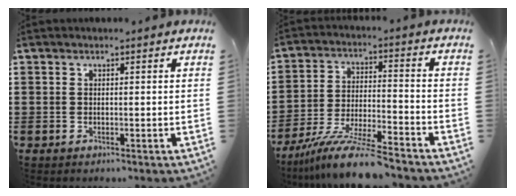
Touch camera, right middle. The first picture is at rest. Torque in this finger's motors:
{"motor_torque": [0.82, 0.14, 0.39, 0.21]}